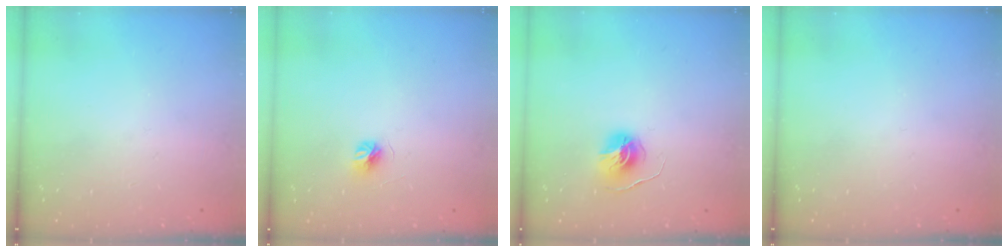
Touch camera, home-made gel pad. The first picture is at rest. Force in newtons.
{"total": 4.5, "press": 4.5, "slide": 0.4}
{"total": 6.0, "press": 6.0, "slide": 0.6}
{"total": 0.0}